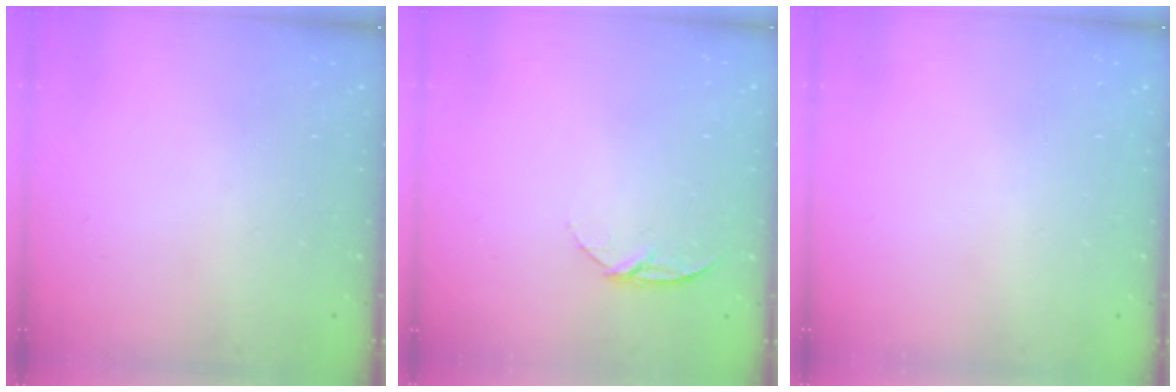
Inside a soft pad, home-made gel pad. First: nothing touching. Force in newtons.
{"total": 6.9, "press": 6.9, "slide": 0.8}
{"total": 0.0}